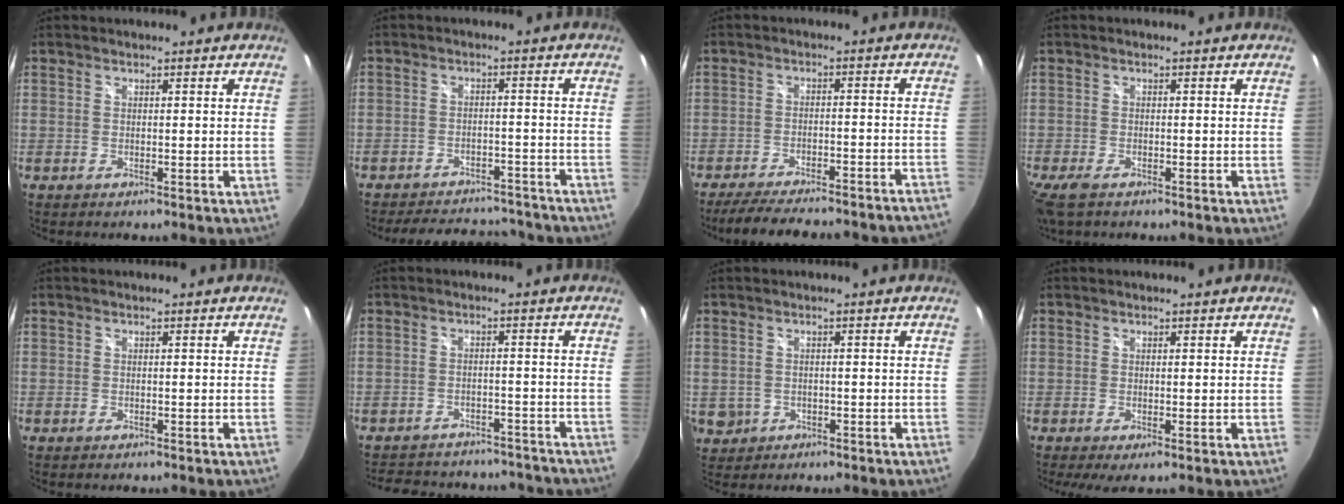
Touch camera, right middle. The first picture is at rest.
{"total": 15.5, "force": [-13.6, 5.7, 5.0], "torque": [-0.108, 0.038, -0.164]}
{"total": 17.0, "force": [-15.3, 1.4, 7.4], "torque": [-0.137, -0.019, -0.209]}
{"total": 5.2, "force": [-3.5, 2.1, 3.2], "torque": [-0.078, -0.024, -0.066]}
{"total": 0.0}
{"total": 17.6, "force": [-15.1, 6.8, 6.0], "torque": [-0.126, 0.021, -0.187]}
{"total": 5.2, "force": [-0.9, 4.8, 1.9], "torque": [-0.053, -0.003, -0.001]}
{"total": 1.7, "force": [0.2, 0.3, 1.6], "torque": [-0.028, -0.004, 0.002]}